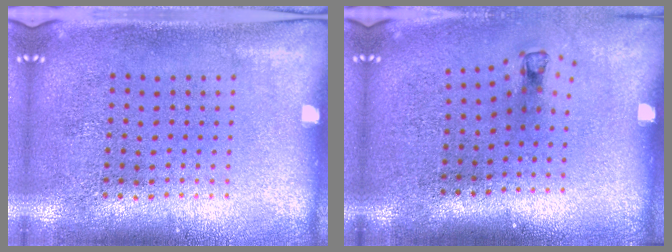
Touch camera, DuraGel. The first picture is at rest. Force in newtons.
{"total": 0.7, "press": 0.4, "slide": 0.6}